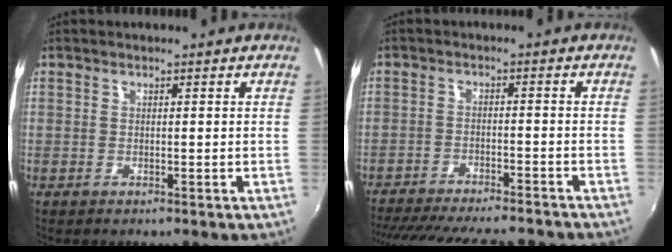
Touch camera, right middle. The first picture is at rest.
{"total": 19.9, "force": [-17.4, 3.9, 8.8], "torque": [-0.173, -0.024, -0.250]}